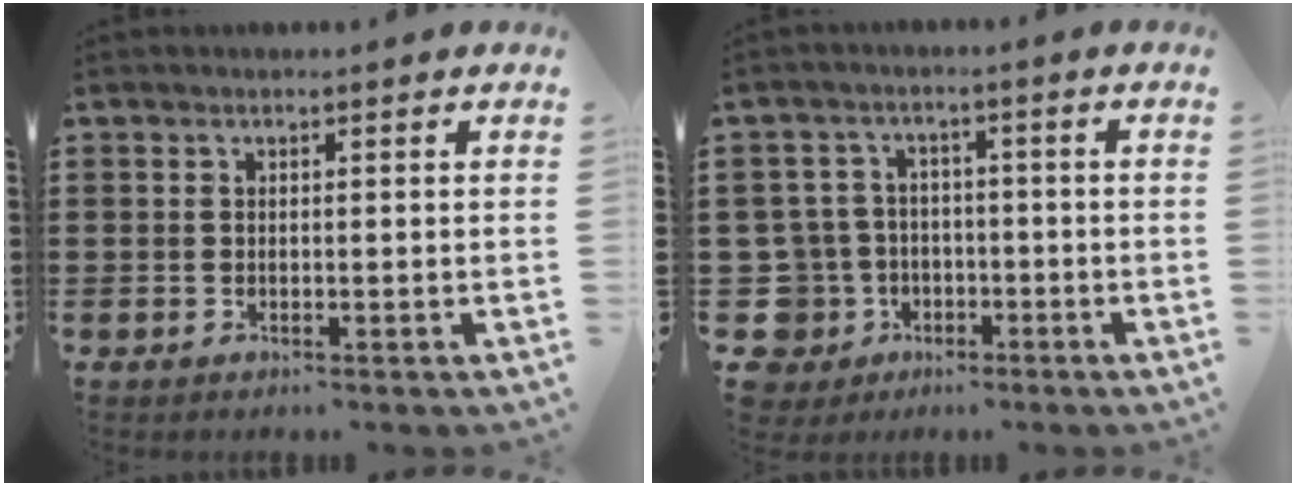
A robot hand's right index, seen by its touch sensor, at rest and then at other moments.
{"total": 7.9, "force": [-2.6, 7.2, 2.0], "torque": [-0.111, -0.001, -0.056]}